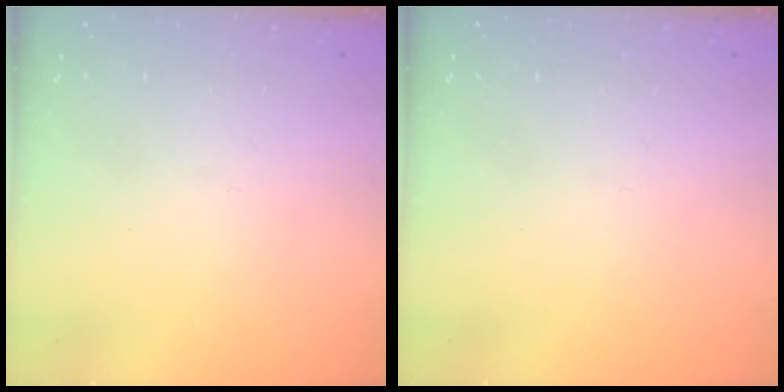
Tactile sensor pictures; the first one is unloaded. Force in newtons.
{"total": 0.0}